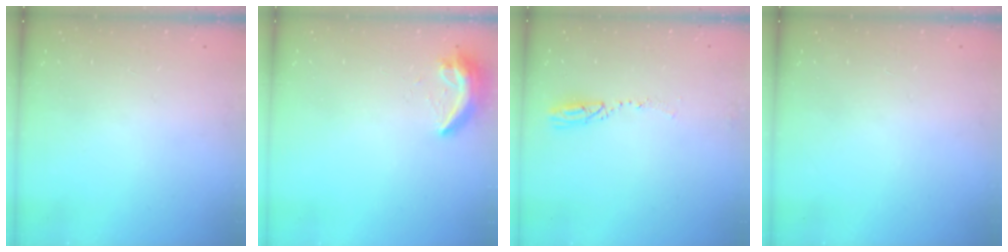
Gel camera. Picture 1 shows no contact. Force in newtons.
{"total": 7.8, "press": 7.8, "slide": 0.9}
{"total": 3.5, "press": 3.4, "slide": 0.7}
{"total": 0.9, "press": 0.0, "slide": 0.9}